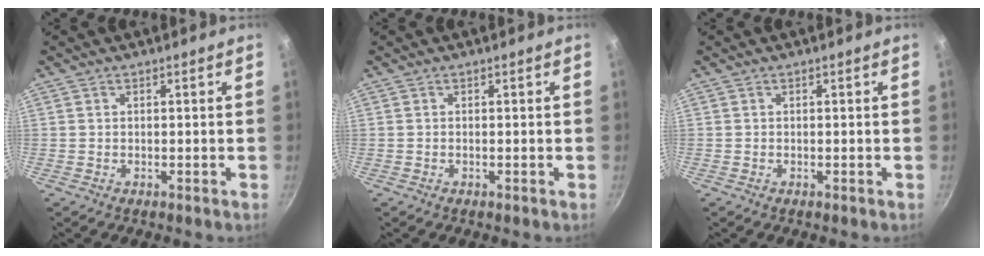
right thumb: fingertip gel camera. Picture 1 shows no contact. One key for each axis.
{"total": 0.0}
{"total": 0.0}